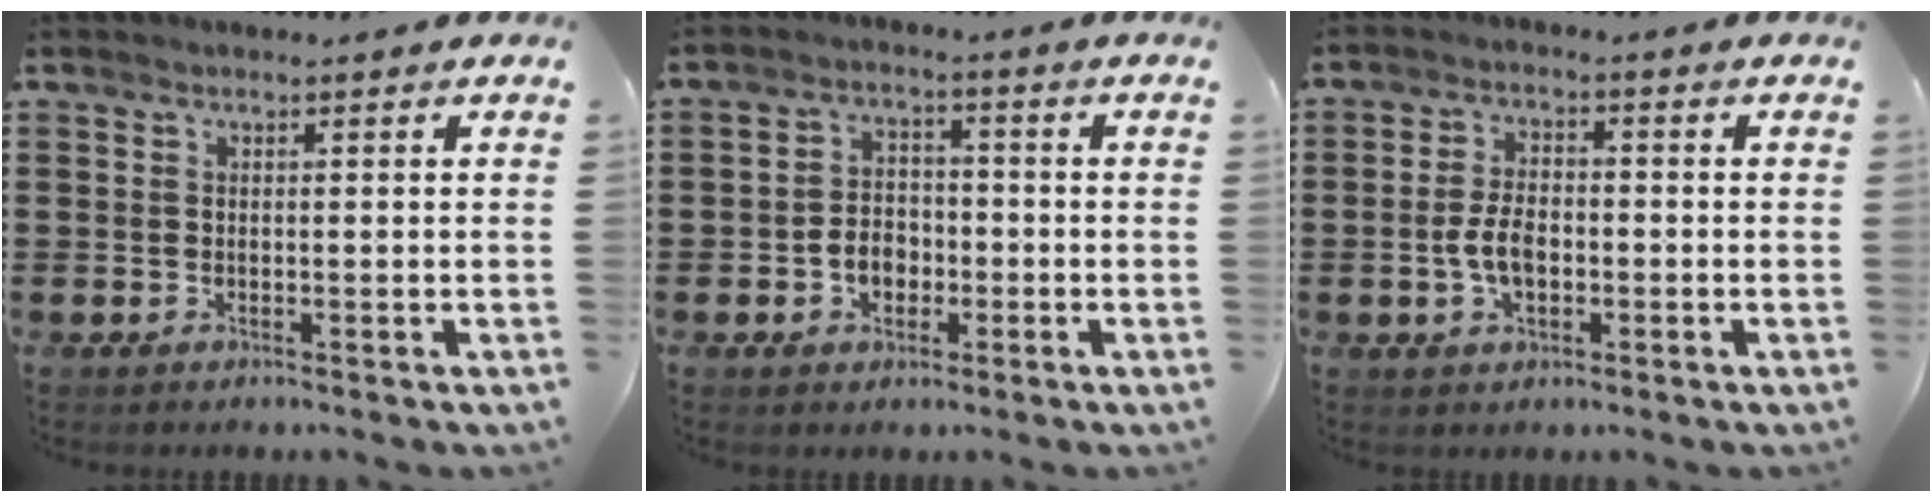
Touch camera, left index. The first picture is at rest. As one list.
[{"total": 4.4, "force": [-1.5, 3.2, 2.7], "torque": [-0.054, 0.007, -0.029]}, {"total": 5.0, "force": [-1.0, 2.7, 4.2], "torque": [-0.095, 0.000, -0.023]}]